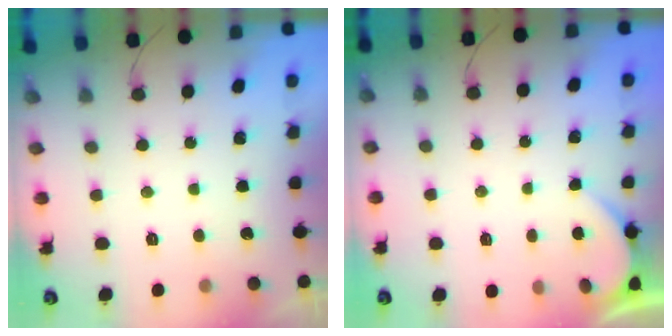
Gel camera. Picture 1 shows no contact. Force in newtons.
{"total": 2.7, "press": 2.7, "slide": 0.3}